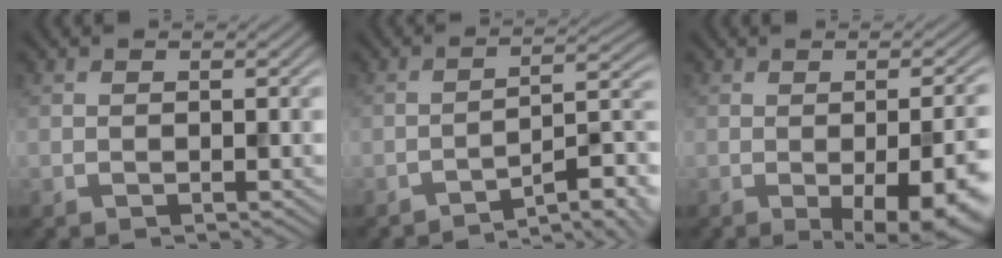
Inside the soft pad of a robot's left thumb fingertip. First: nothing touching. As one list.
[{"total": 7.9, "force": [-6.0, 1.6, 4.9], "torque": [-0.063, 0.018, -0.095]}, {"total": 11.3, "force": [-3.4, 4.2, 9.9], "torque": [-0.104, -0.023, -0.027]}]